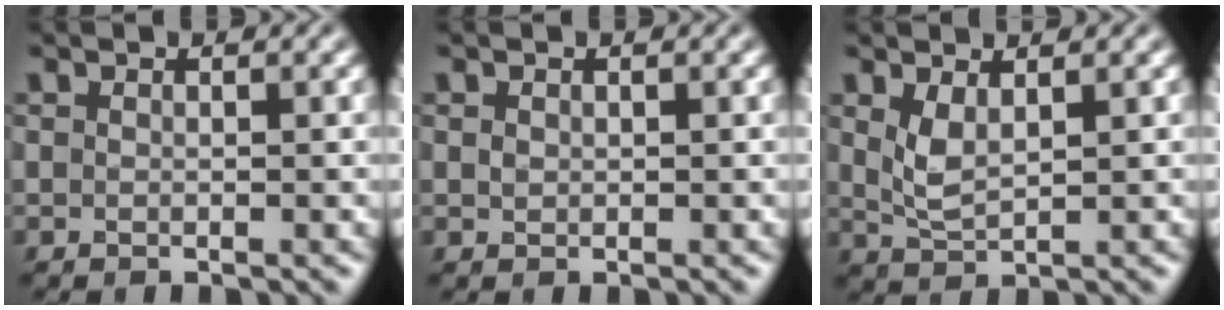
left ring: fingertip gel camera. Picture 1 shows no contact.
{"total": 0.5, "force": [0.1, 0.5, 0.2], "torque": [-0.003, -0.003, 0.003]}
{"total": 2.1, "force": [1.0, 0.8, 1.7], "torque": [-0.045, -0.005, 0.026]}